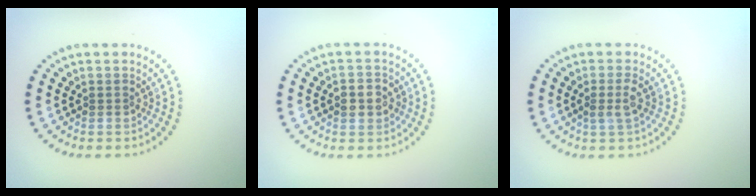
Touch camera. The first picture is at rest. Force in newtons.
{"total": 2.1, "press": 2.1, "slide": 0.2}
{"total": 1.5, "press": 1.3, "slide": 0.7}